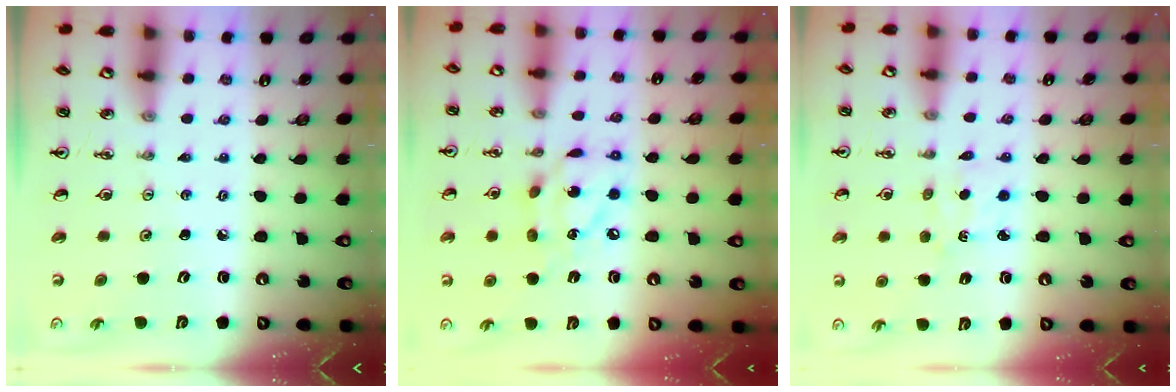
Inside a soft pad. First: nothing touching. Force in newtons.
{"total": 12.0, "press": 12.0, "slide": 0.9}
{"total": 2.3, "press": 2.3, "slide": 0.3}